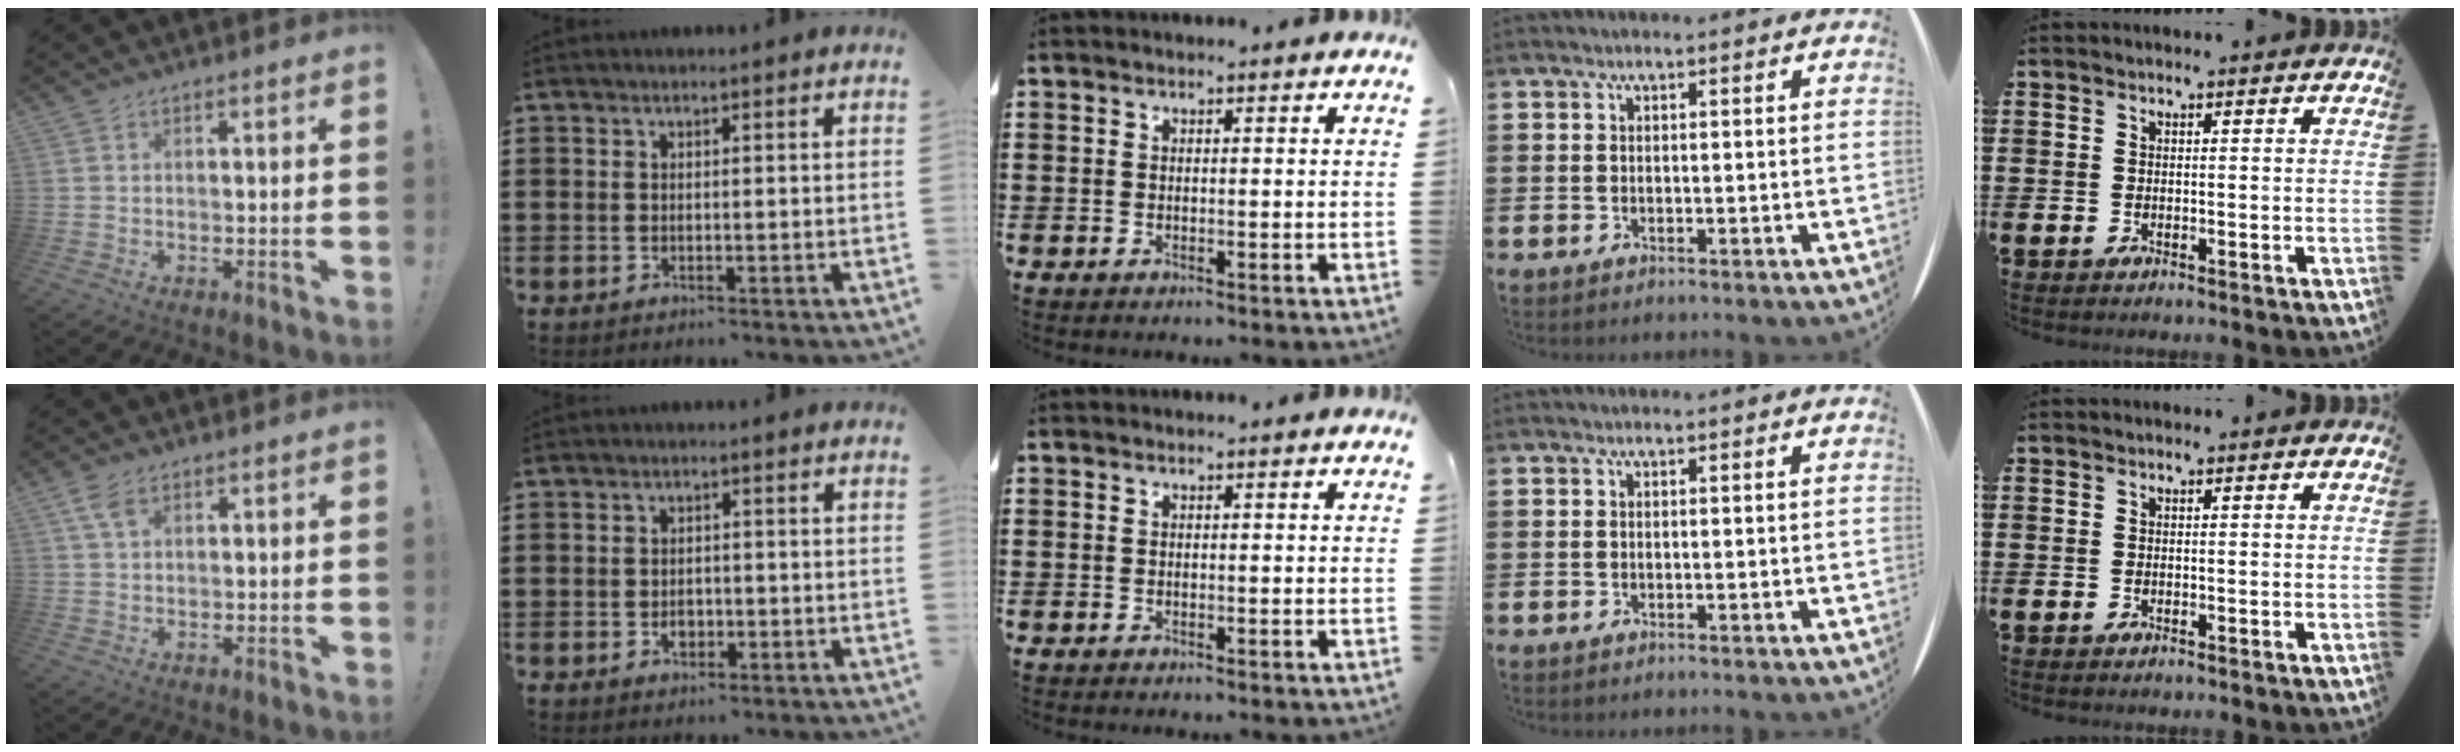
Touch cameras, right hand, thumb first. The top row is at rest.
{"thumb": {"total": 4.4, "force": [2.1, 2.4, 3.0], "torque": [-0.054, -0.004, 0.041]}, "index": {"total": 2.1, "force": [-0.7, 1.4, 1.4], "torque": [-0.028, 0.002, -0.014]}}